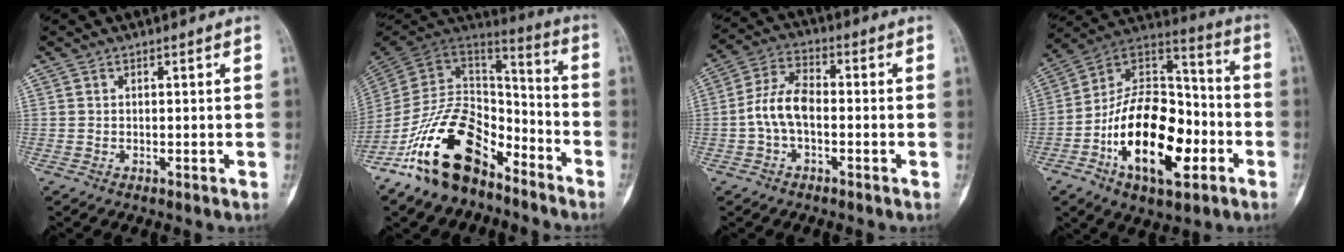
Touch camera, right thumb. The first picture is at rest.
{"total": 21.4, "force": [-13.2, 11.5, 12.3], "torque": [-0.196, 0.098, -0.240]}
{"total": 7.9, "force": [-1.4, 4.3, 6.4], "torque": [-0.129, 0.027, -0.034]}
{"total": 23.7, "force": [-7.6, 12.5, 18.7], "torque": [-0.287, 0.054, -0.123]}